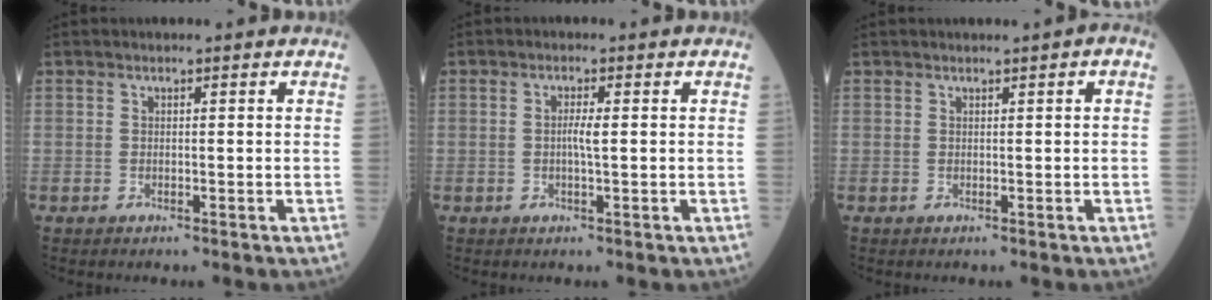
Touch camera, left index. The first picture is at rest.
{"total": 2.0, "force": [-0.5, 0.2, 1.9], "torque": [-0.036, -0.003, -0.012]}
{"total": 0.7, "force": [-0.1, 0.2, 0.6], "torque": [-0.008, 0.000, -0.007]}